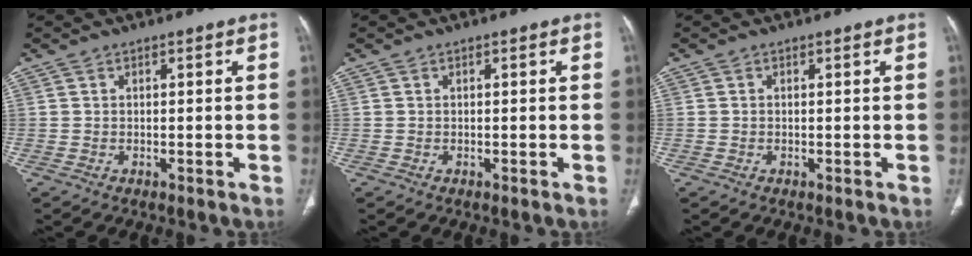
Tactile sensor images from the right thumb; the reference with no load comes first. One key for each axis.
{"total": 0.0}
{"total": 0.0}